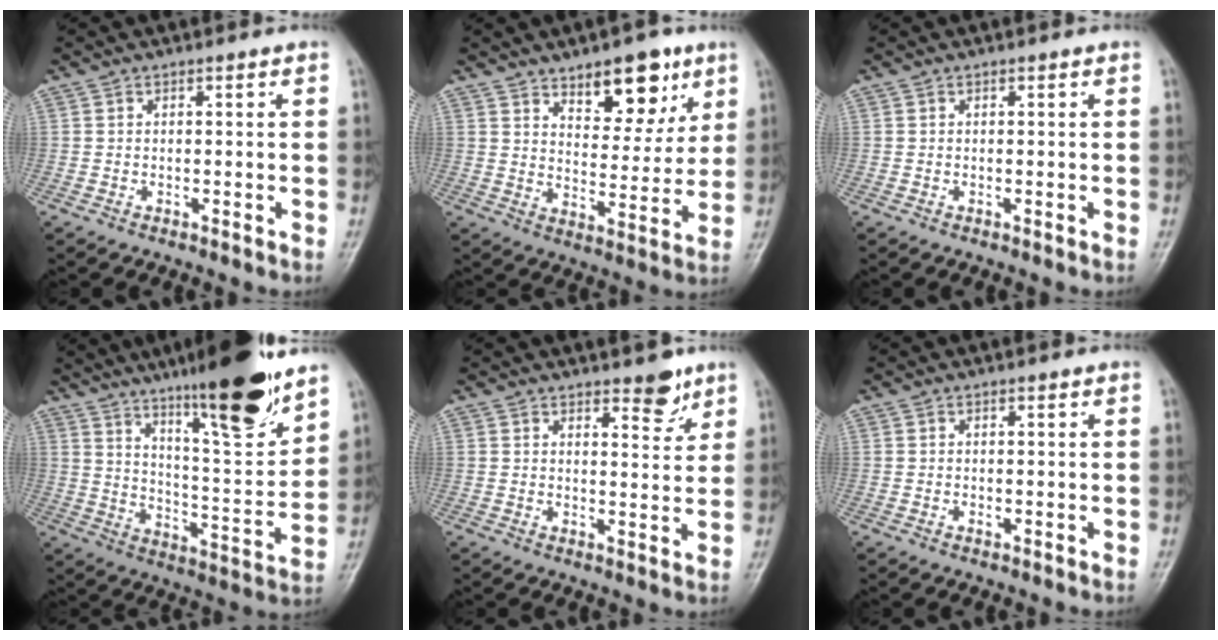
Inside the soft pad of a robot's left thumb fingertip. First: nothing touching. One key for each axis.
{"total": 12.2, "fx": 7.3, "fy": 5.8, "fz": 7.8, "tx": -0.074, "ty": -0.044, "tz": 0.114}
{"total": 0.0}
{"total": 19.6, "fx": 13.6, "fy": 3.1, "fz": 13.7, "tx": -0.181, "ty": -0.080, "tz": 0.220}
{"total": 4.9, "fx": 3.5, "fy": 2.0, "fz": 2.8, "tx": -0.016, "ty": -0.024, "tz": 0.047}
{"total": 0.7, "fx": 0.0, "fy": 0.5, "fz": 0.5, "tx": -0.006, "ty": -0.001, "tz": 0.000}